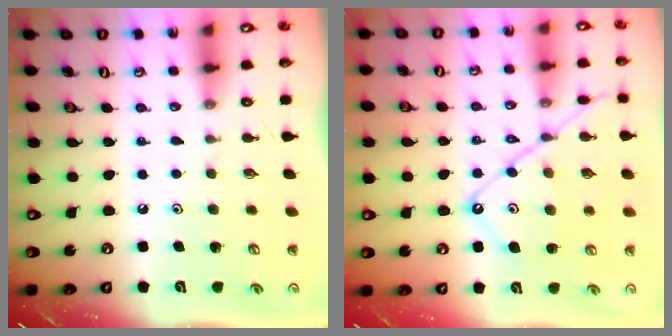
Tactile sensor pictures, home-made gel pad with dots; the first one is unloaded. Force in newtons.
{"total": 12.6, "press": 12.5, "slide": 1.3}